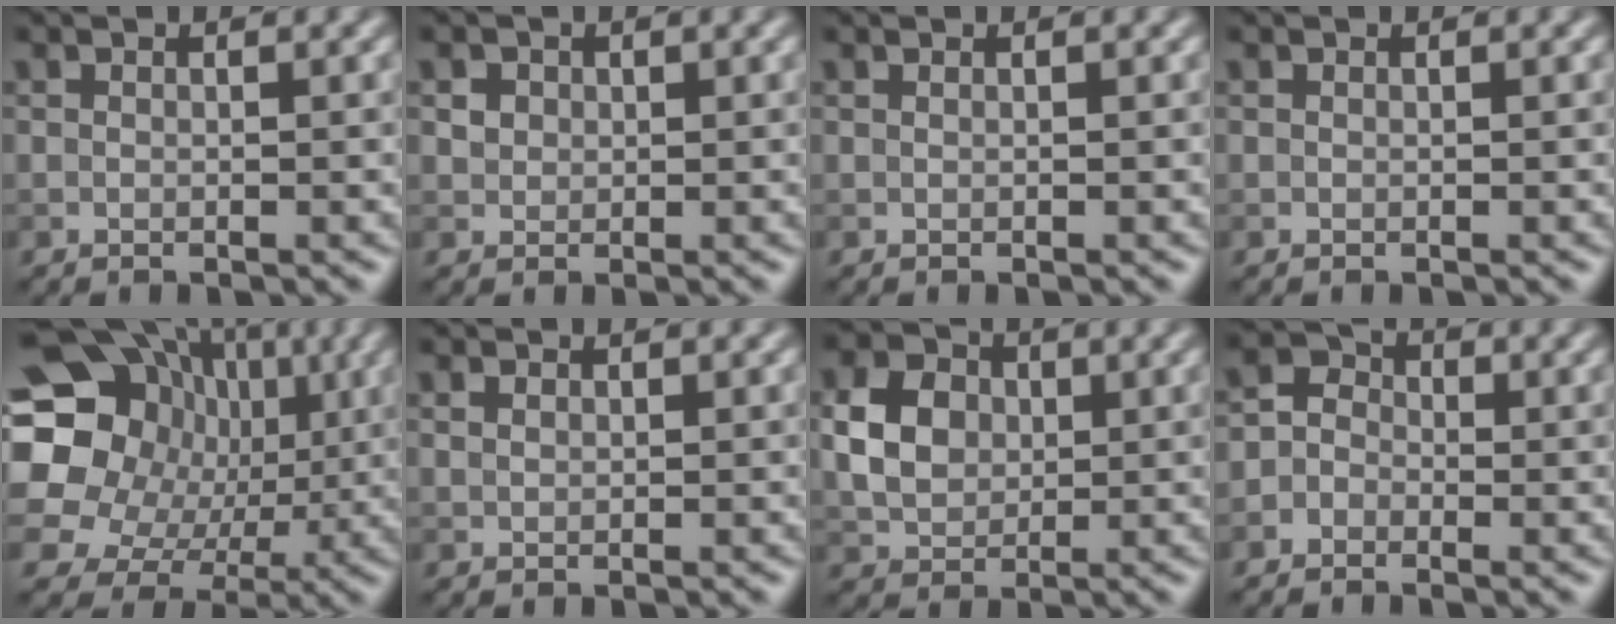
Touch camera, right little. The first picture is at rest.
{"total": 1.6, "force": [0.7, 1.3, 0.6], "torque": [-0.016, -0.002, 0.020]}
{"total": 0.0}
{"total": 0.0}
{"total": 19.7, "force": [3.3, 17.4, 8.6], "torque": [-0.206, 0.040, 0.025]}
{"total": 0.7, "force": [0.4, 0.5, 0.3], "torque": [-0.009, 0.000, 0.010]}
{"total": 4.7, "force": [0.5, 3.8, 2.7], "torque": [-0.062, 0.006, 0.007]}
{"total": 2.5, "force": [-1.0, 2.1, 0.9], "torque": [0.000, 0.007, -0.031]}